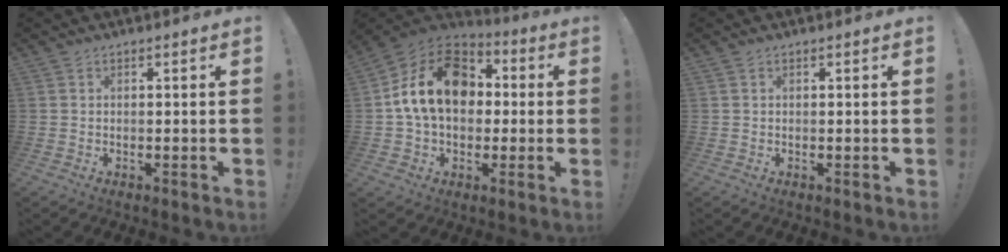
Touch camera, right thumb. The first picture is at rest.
{"total": 19.1, "force": [3.2, 14.0, 12.7], "torque": [-0.208, 0.019, 0.063]}
{"total": 0.0}